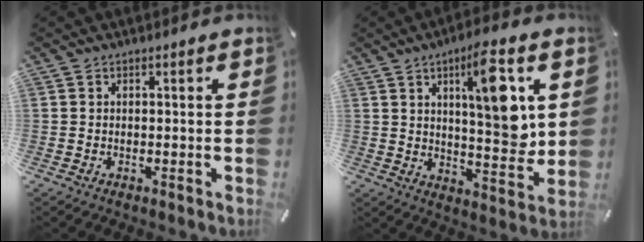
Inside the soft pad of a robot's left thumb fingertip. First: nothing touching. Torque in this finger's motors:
{"motor_torque": [2.26, 2.77, 1.49, -1.28, 0.30]}